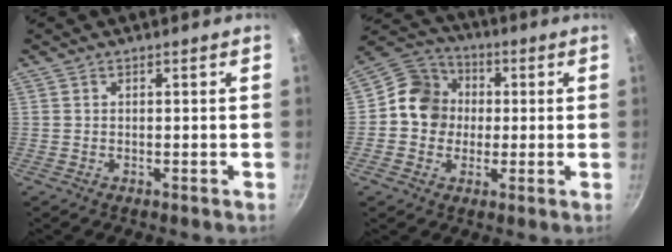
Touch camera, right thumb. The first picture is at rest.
{"total": 10.6, "force": [0.2, 9.6, 4.4], "torque": [-0.040, 0.021, -0.020]}